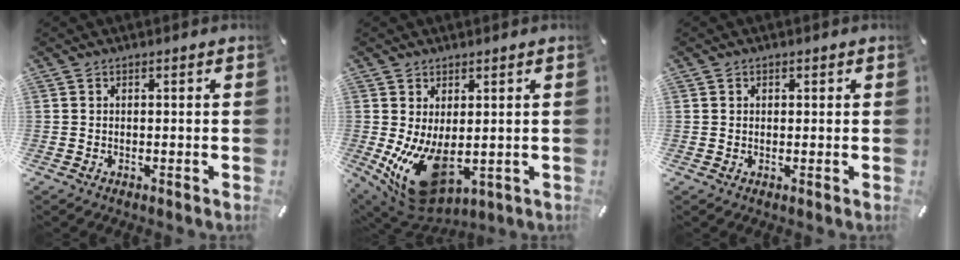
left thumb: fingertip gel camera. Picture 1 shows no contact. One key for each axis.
{"total": 13.0, "fx": -1.6, "fy": 7.8, "fz": 10.3, "tx": -0.186, "ty": -0.009, "tz": -0.013}
{"total": 1.2, "fx": 0.3, "fy": 1.2, "fz": 0.1, "tx": 0.006, "ty": 0.002, "tz": 0.002}